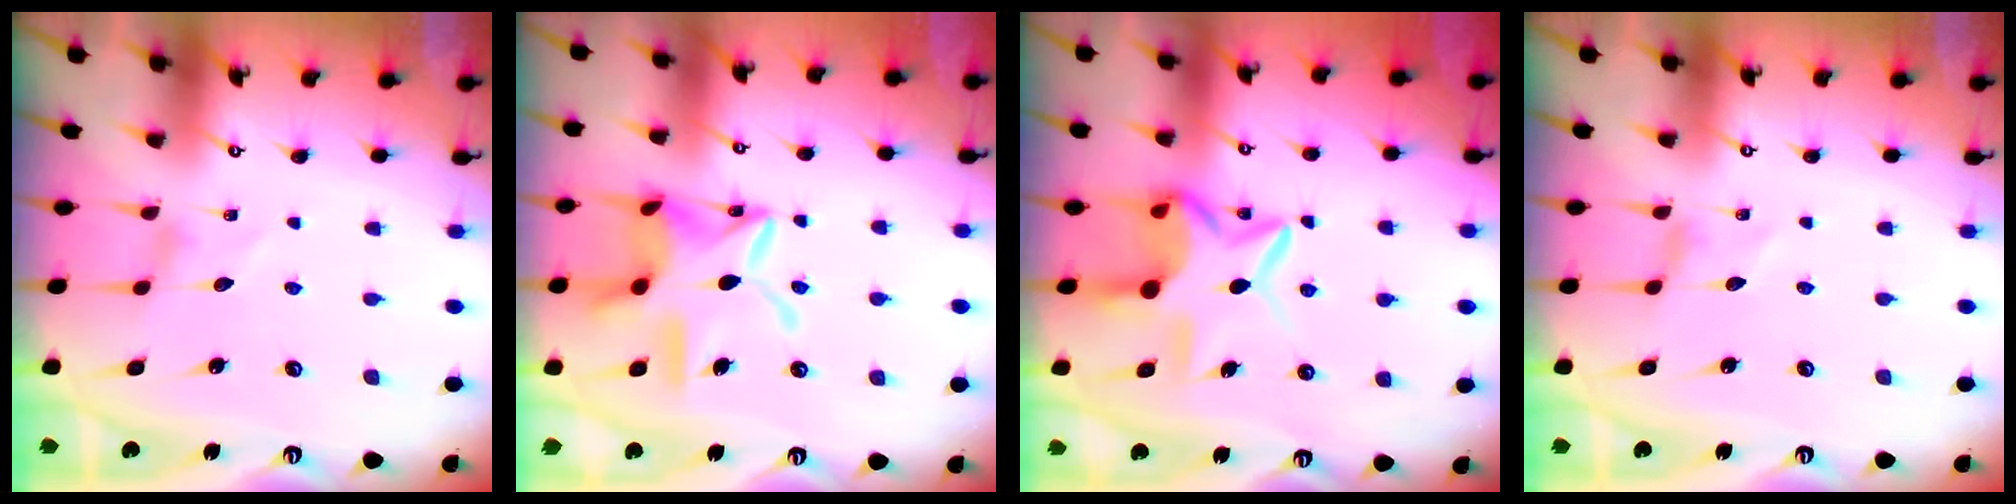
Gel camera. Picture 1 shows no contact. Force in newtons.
{"total": 16.8, "press": 16.8, "slide": 1.4}
{"total": 11.8, "press": 11.8, "slide": 1.1}
{"total": 0.0}